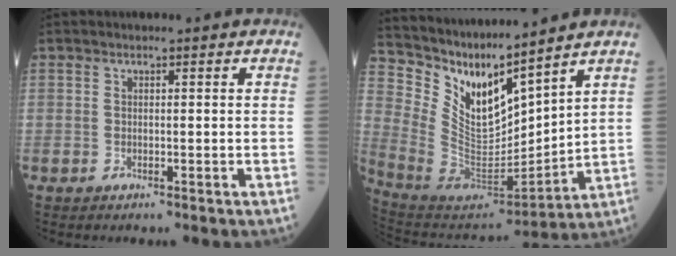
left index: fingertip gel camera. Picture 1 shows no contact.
{"total": 14.2, "force": [11.0, 3.1, 8.5], "torque": [-0.173, -0.007, 0.226]}